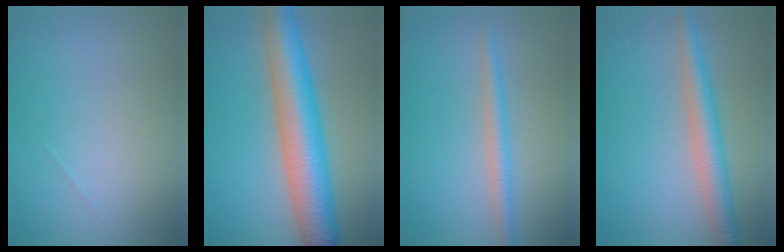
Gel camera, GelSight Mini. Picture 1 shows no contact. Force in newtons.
{"total": 8.9, "press": 8.9, "slide": 0.3}
{"total": 2.2, "press": 2.2, "slide": 0.0}
{"total": 4.1, "press": 4.1, "slide": 0.0}